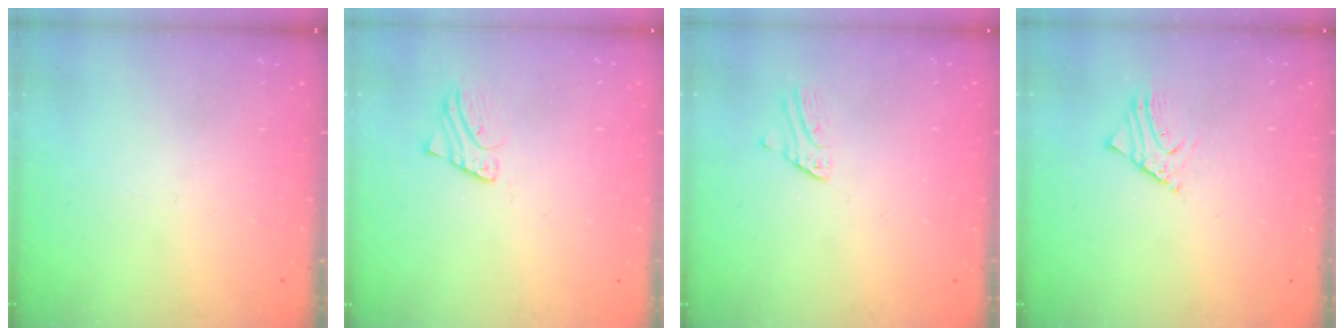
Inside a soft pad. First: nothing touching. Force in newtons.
{"total": 3.3, "press": 3.3, "slide": 0.3}
{"total": 2.1, "press": 2.1, "slide": 0.2}
{"total": 2.8, "press": 2.8, "slide": 0.2}